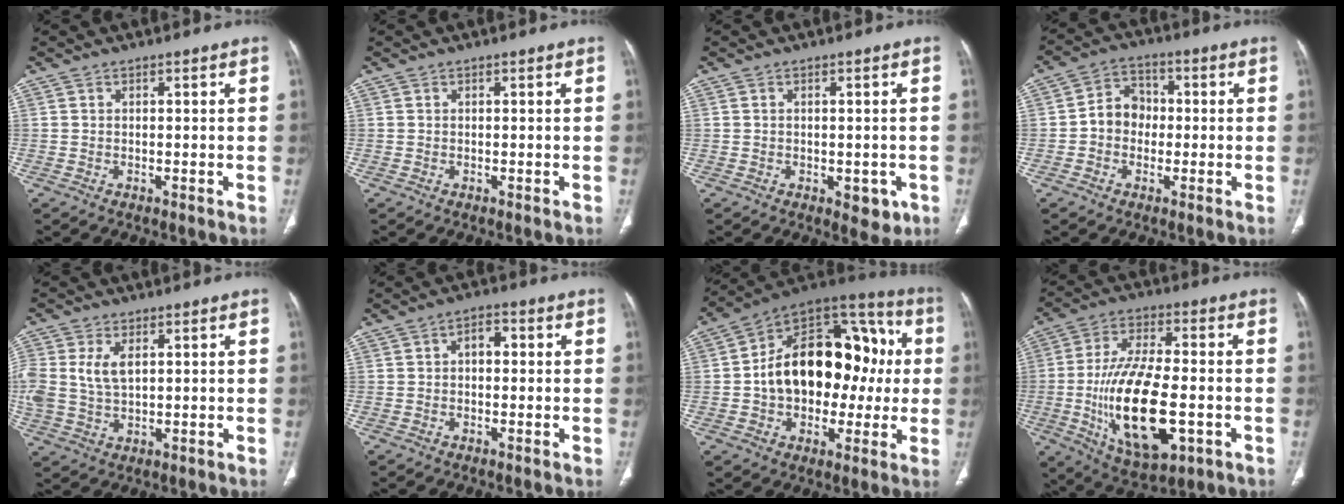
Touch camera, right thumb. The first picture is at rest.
{"total": 0.0}
{"total": 4.3, "force": [-1.4, 2.4, 3.3], "torque": [-0.022, -0.002, -0.010]}
{"total": 6.6, "force": [-0.7, 5.6, 3.4], "torque": [-0.033, 0.024, -0.025]}
{"total": 8.1, "force": [1.8, 5.0, 6.2], "torque": [-0.138, 0.002, 0.044]}
{"total": 3.6, "force": [0.3, 2.2, 2.8], "torque": [-0.032, 0.014, 0.000]}
{"total": 25.7, "force": [0.5, 16.6, 19.7], "torque": [-0.267, 0.048, 0.011]}
{"total": 20.3, "force": [-4.4, 8.9, 17.8], "torque": [-0.322, 0.004, -0.060]}